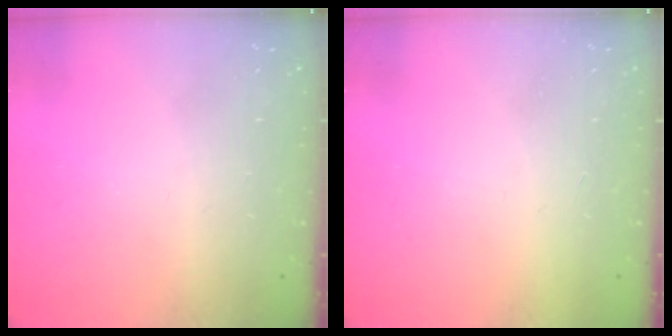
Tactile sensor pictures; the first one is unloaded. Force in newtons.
{"total": 1.5, "press": 1.5, "slide": 0.1}